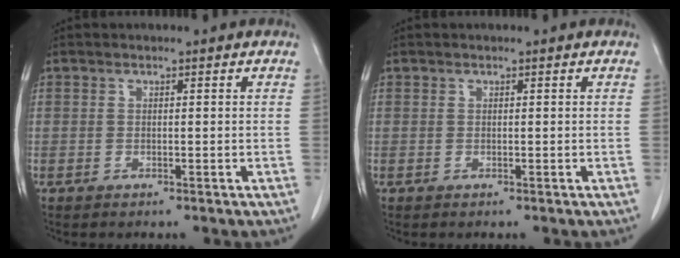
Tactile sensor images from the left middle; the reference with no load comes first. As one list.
[{"total": 0.0}]